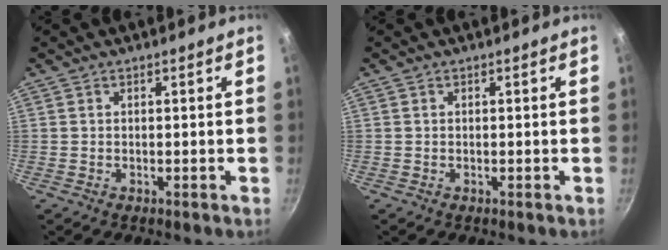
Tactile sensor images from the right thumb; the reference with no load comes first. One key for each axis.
{"total": 0.0}